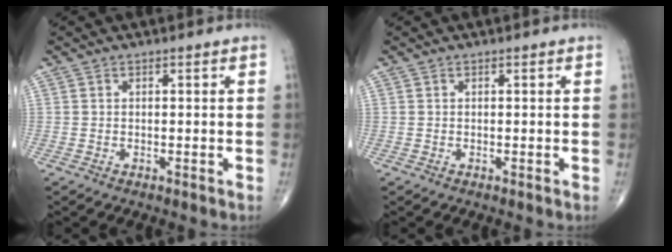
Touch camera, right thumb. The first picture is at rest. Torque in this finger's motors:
{"motor_torque": [0.02, 0.02, 0.00, 0.00, 0.00]}